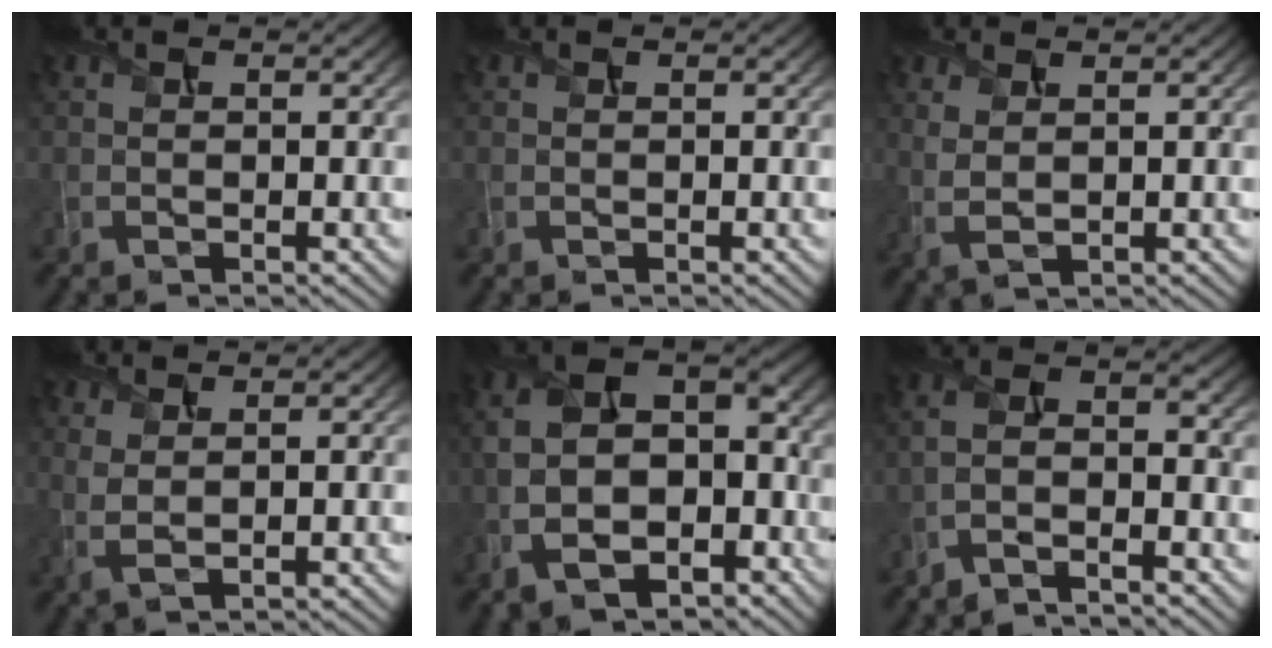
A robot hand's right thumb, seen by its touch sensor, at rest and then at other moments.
{"total": 0.0}
{"total": 2.3, "force": [1.1, 0.9, 1.8], "torque": [-0.051, -0.002, 0.025]}
{"total": 2.3, "force": [1.3, 0.6, 1.8], "torque": [-0.042, 0.002, 0.028]}
{"total": 14.5, "force": [-4.1, 9.5, 10.1], "torque": [-0.237, -0.038, -0.059]}
{"total": 5.9, "force": [-4.1, 1.4, 4.1], "torque": [-0.084, 0.001, -0.085]}